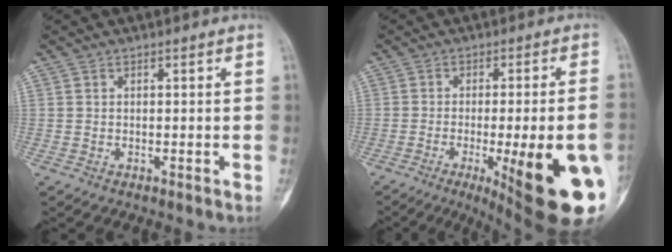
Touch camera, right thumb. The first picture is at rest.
{"total": 22.9, "force": [-7.3, 5.2, 21.0], "torque": [-0.216, -0.004, -0.080]}